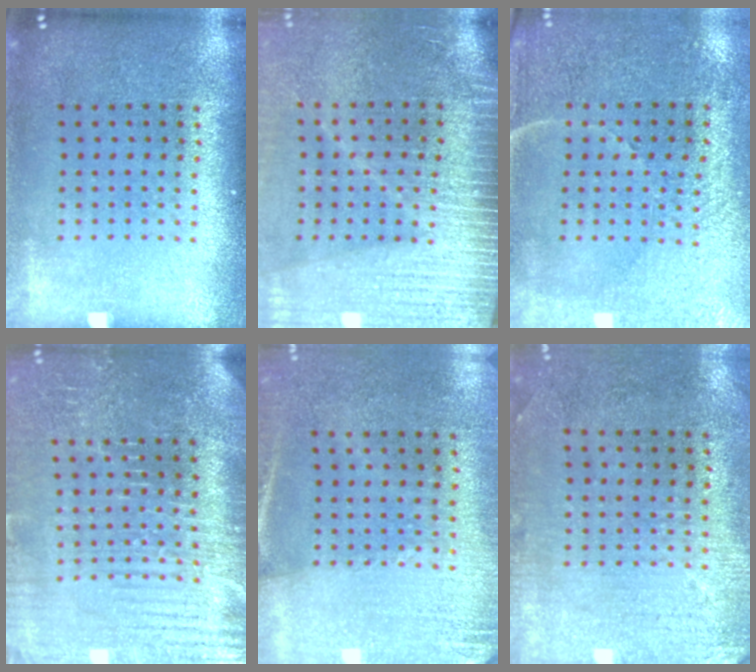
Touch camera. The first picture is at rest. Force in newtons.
{"total": 3.8, "press": 3.3, "slide": 1.9}
{"total": 3.3, "press": 3.1, "slide": 1.1}
{"total": 4.5, "press": 4.3, "slide": 1.2}
{"total": 2.6, "press": 2.4, "slide": 1.0}
{"total": 2.9, "press": 2.4, "slide": 1.7}